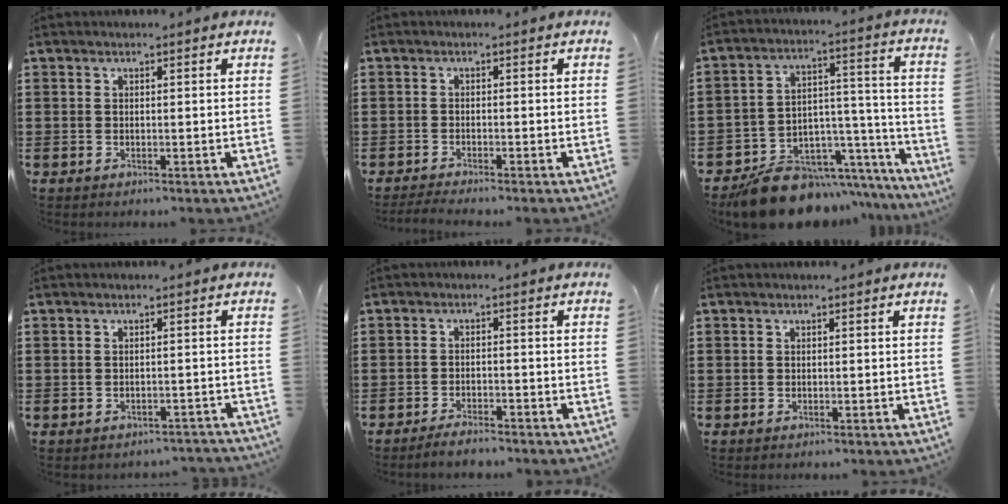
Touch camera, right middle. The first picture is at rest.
{"total": 1.4, "force": [-1.3, 0.0, 0.5], "torque": [-0.008, -0.001, -0.023]}
{"total": 10.3, "force": [-8.8, 4.8, 2.2], "torque": [-0.034, 0.041, -0.157]}
{"total": 1.2, "force": [-1.2, 0.2, 0.2], "torque": [-0.009, 0.000, -0.024]}
{"total": 2.6, "force": [-2.4, 0.2, 0.9], "torque": [-0.017, 0.002, -0.047]}
{"total": 0.0}